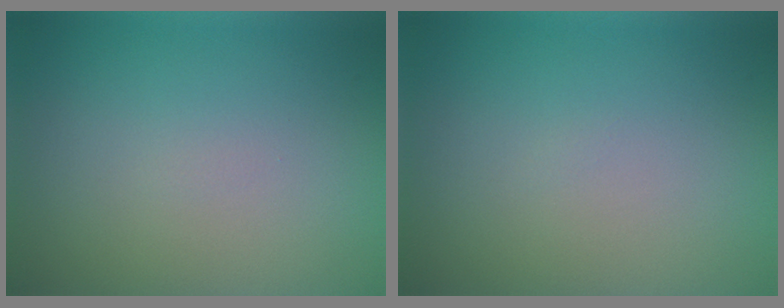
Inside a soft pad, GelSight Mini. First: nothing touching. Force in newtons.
{"total": 0.0}